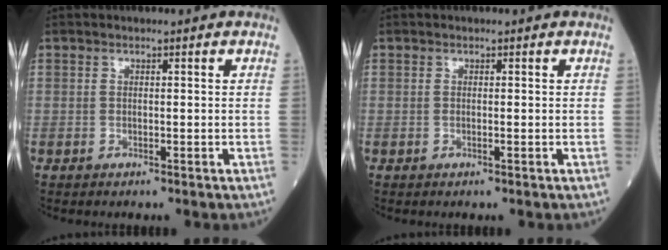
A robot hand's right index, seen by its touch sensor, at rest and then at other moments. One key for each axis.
{"total": 0.0}